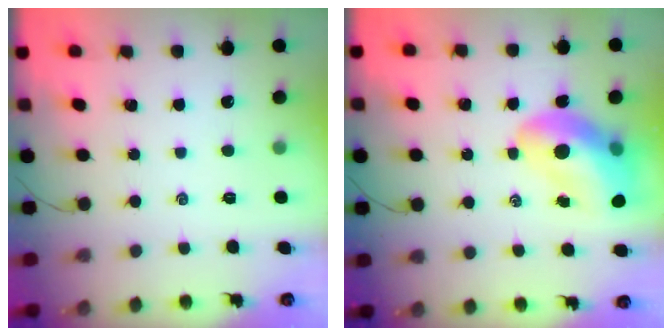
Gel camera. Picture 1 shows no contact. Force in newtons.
{"total": 14.0, "press": 13.5, "slide": 3.6}